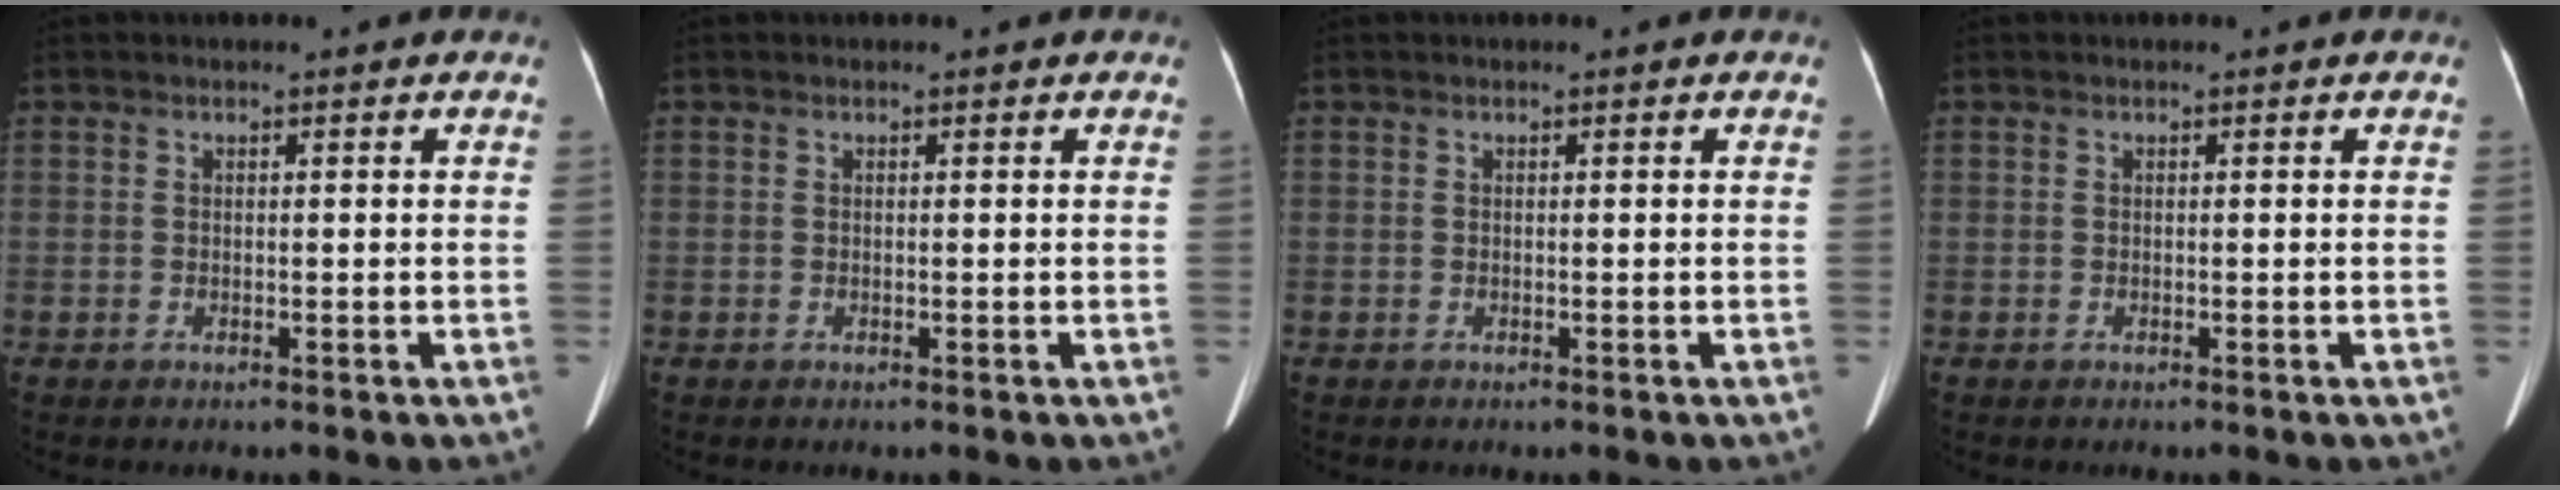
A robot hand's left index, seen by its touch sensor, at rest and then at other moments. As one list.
[{"total": 0.0}, {"total": 0.0}, {"total": 0.0}]